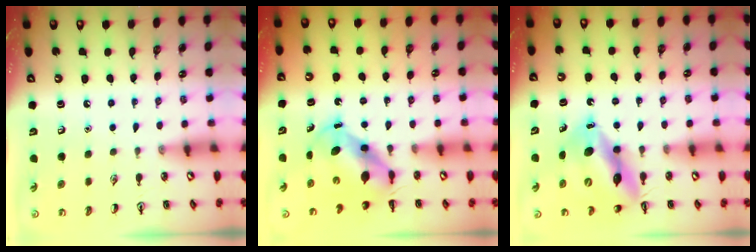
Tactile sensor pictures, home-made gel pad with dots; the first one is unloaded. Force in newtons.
{"total": 6.5, "press": 6.3, "slide": 1.4}
{"total": 13.8, "press": 13.1, "slide": 4.3}